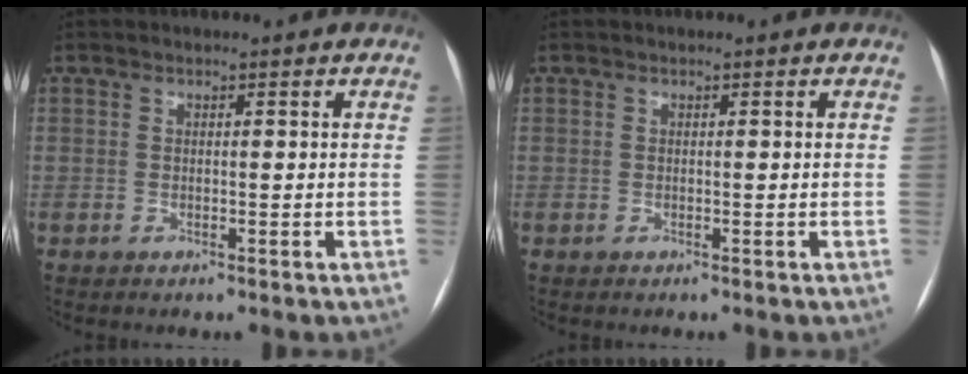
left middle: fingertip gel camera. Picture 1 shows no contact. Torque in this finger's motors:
{"motor_torque": [0.03, 0.15, 0.04, 0.01]}